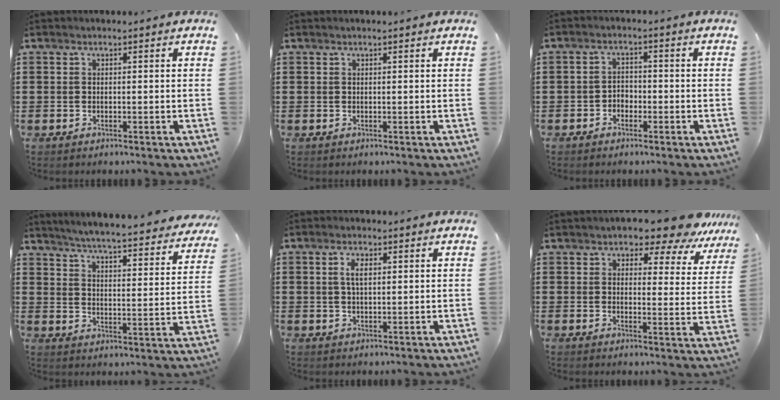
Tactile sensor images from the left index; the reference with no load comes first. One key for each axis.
{"total": 0.0}
{"total": 1.9, "fx": -1.5, "fy": 1.2, "fz": 0.4, "tx": -0.014, "ty": 0.005, "tz": -0.033}
{"total": 4.8, "fx": 4.6, "fy": -0.6, "fz": 1.3, "tx": -0.050, "ty": -0.040, "tz": 0.073}
{"total": 2.7, "fx": 0.8, "fy": 1.1, "fz": 2.3, "tx": -0.051, "ty": 0.009, "tz": 0.012}
{"total": 6.2, "fx": 5.8, "fy": 1.2, "fz": 2.0, "tx": -0.042, "ty": -0.035, "tz": 0.097}